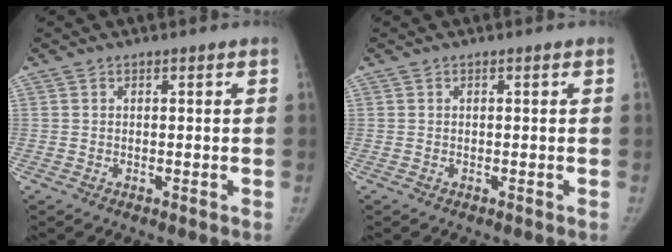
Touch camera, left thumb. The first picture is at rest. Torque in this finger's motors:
{"motor_torque": [0.12, -0.06, 0.25, -0.02, 0.03]}